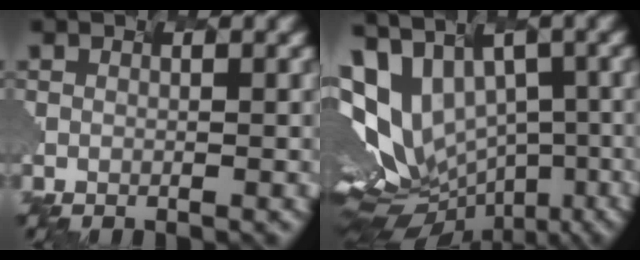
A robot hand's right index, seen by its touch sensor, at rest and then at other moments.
{"total": 12.0, "force": [-1.3, 8.1, 8.8], "torque": [-0.177, 0.008, 0.031]}